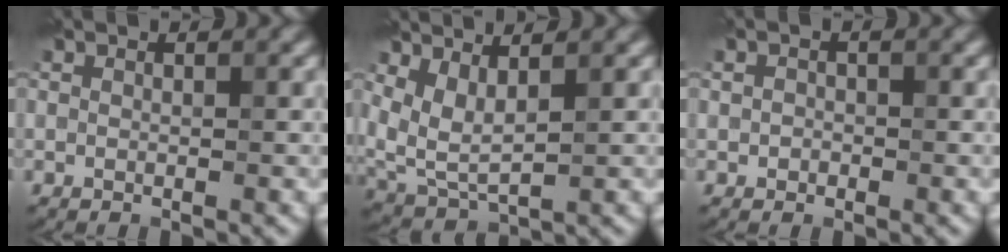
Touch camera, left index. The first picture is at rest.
{"total": 4.0, "force": [1.8, 1.9, 3.0], "torque": [-0.076, -0.008, 0.043]}
{"total": 1.0, "force": [-0.1, 0.9, 0.3], "torque": [-0.002, -0.002, -0.008]}